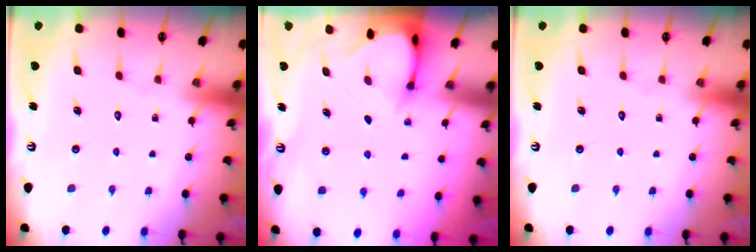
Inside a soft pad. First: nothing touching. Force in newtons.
{"total": 3.1, "press": 3.1, "slide": 0.2}
{"total": 0.0}